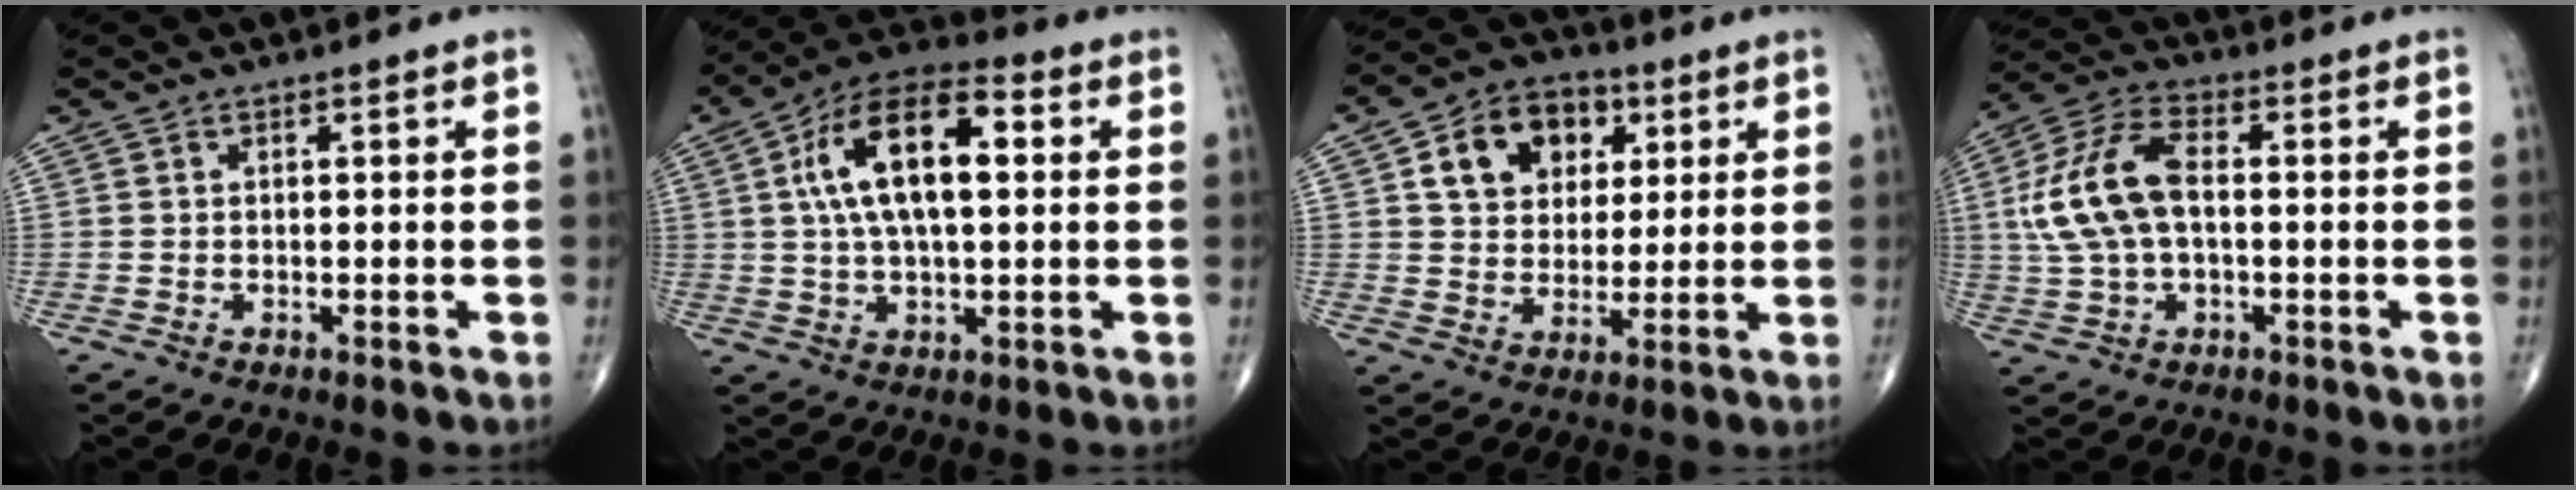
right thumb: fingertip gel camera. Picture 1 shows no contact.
{"total": 16.5, "force": [3.1, 7.7, 14.2], "torque": [-0.248, 0.025, 0.047]}
{"total": 12.9, "force": [4.6, 9.7, 7.2], "torque": [-0.082, -0.005, 0.073]}
{"total": 13.1, "force": [0.7, 7.1, 10.9], "torque": [-0.230, 0.026, 0.009]}